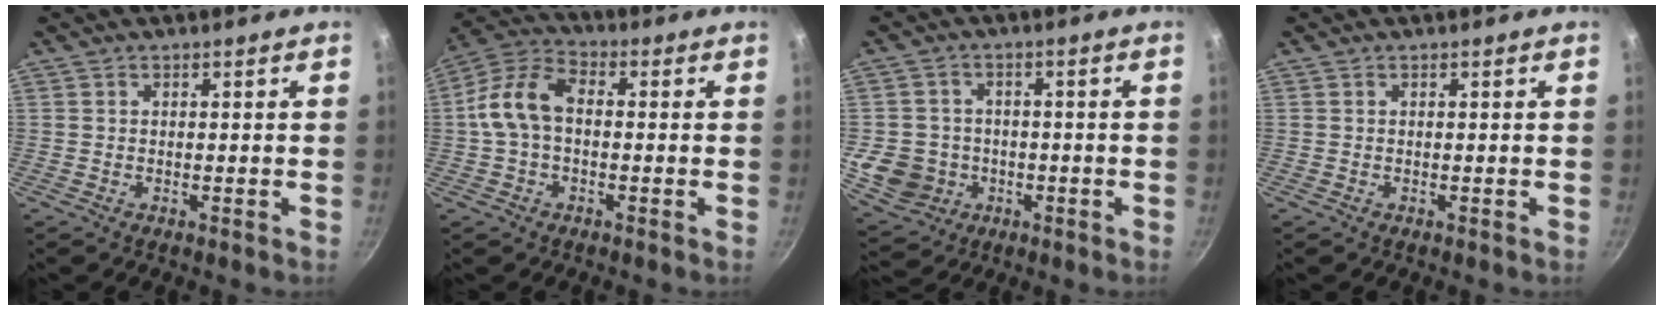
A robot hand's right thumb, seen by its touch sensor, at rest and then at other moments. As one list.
[{"total": 9.9, "force": [-0.3, 6.5, 7.5], "torque": [-0.137, 0.036, -0.021]}, {"total": 9.6, "force": [-2.0, 8.6, 3.8], "torque": [-0.054, 0.016, -0.021]}, {"total": 0.0}]